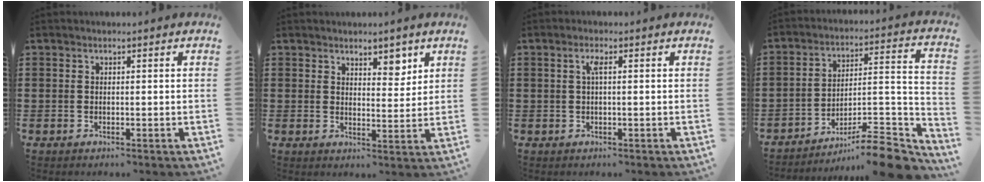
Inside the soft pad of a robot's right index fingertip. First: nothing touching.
{"total": 4.0, "force": [3.1, 2.1, 1.3], "torque": [-0.020, -0.003, 0.053]}
{"total": 1.7, "force": [0.3, 0.2, 1.7], "torque": [-0.035, 0.002, 0.004]}
{"total": 9.9, "force": [-8.1, 1.6, 5.4], "torque": [-0.065, 0.013, -0.161]}